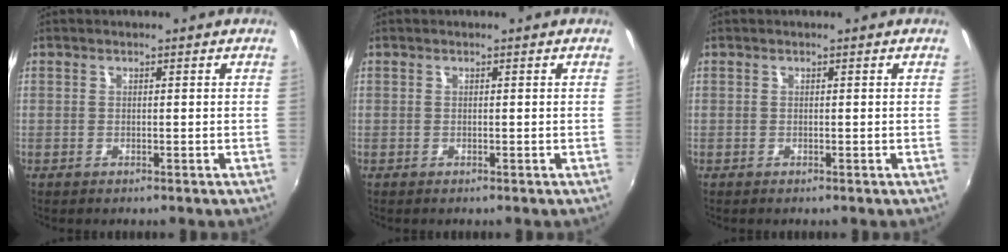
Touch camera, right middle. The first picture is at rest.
{"total": 0.0}
{"total": 0.0}